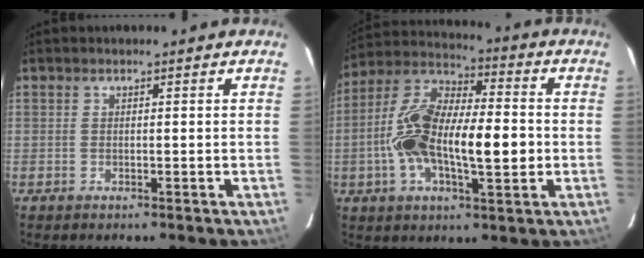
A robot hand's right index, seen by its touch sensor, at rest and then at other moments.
{"total": 17.2, "force": [-2.0, 6.0, 16.0], "torque": [-0.312, 0.022, -0.037]}